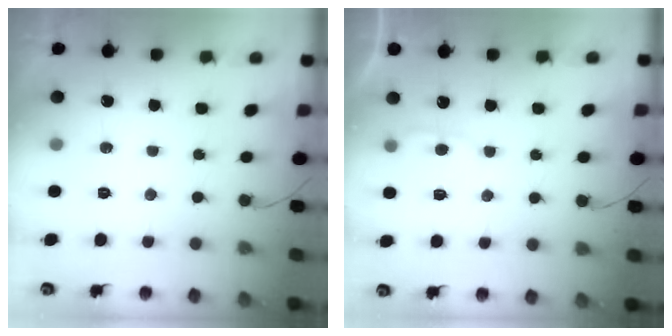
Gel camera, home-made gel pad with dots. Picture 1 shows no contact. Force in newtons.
{"total": 2.7, "press": 2.7, "slide": 0.3}